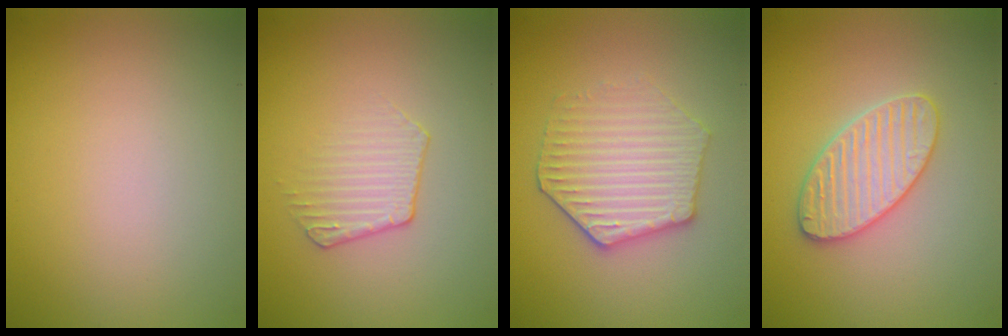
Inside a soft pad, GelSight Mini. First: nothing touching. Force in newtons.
{"total": 1.8, "press": 1.1, "slide": 1.4}
{"total": 4.2, "press": 3.9, "slide": 1.5}
{"total": 3.5, "press": 3.5, "slide": 0.3}